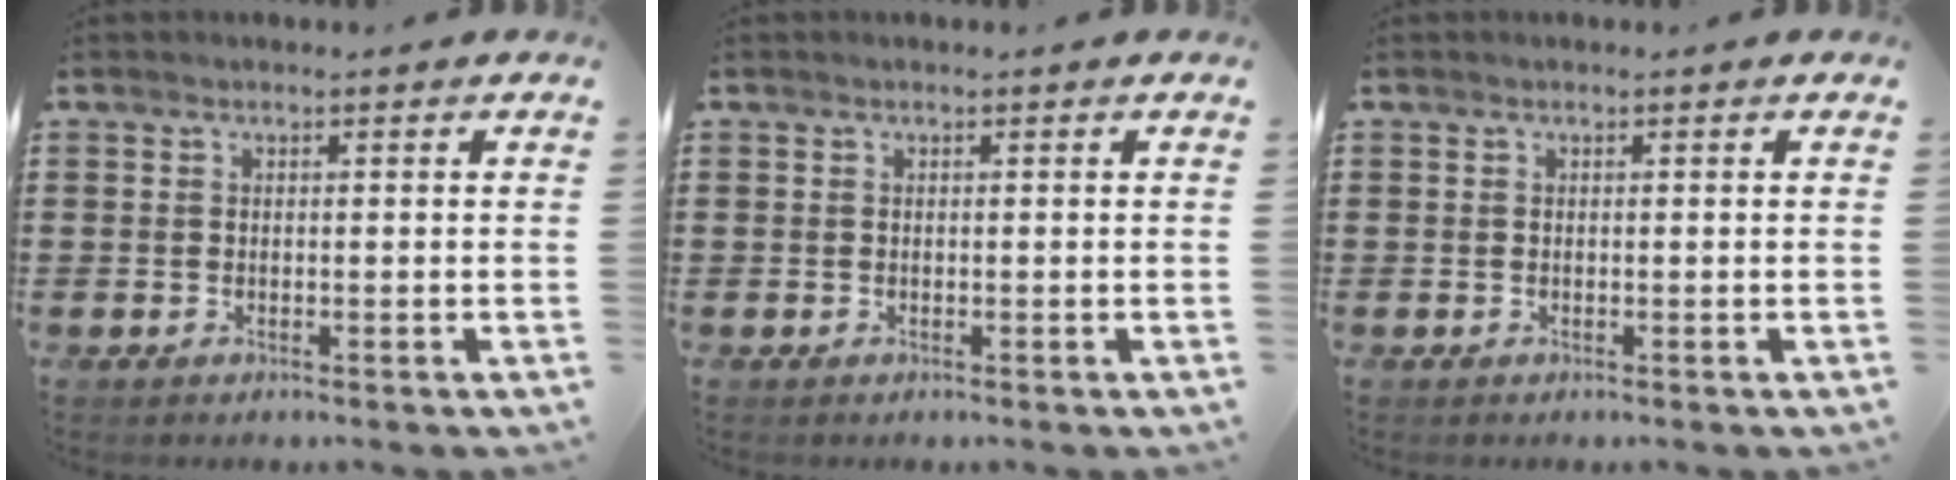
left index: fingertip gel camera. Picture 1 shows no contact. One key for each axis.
{"total": 0.0}
{"total": 0.0}